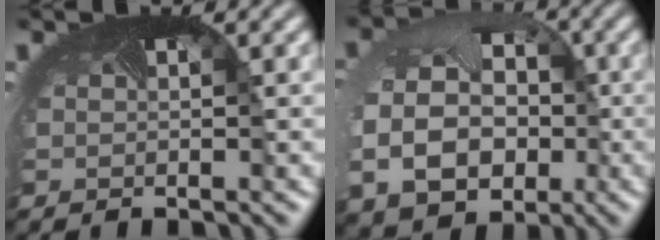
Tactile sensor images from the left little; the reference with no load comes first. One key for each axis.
{"total": 10.3, "fx": -1.7, "fy": 8.5, "fz": 5.6, "tx": -0.114, "ty": -0.041, "tz": -0.016}